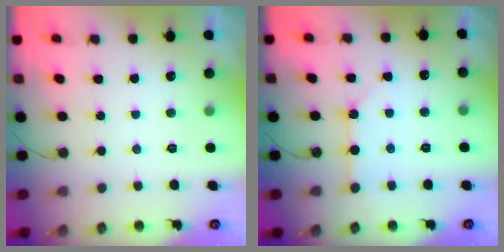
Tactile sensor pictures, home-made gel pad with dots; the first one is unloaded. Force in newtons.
{"total": 2.5, "press": 2.5, "slide": 0.3}